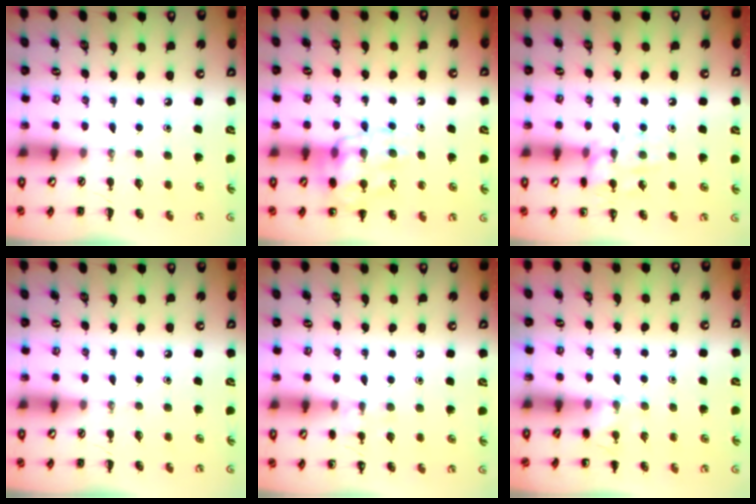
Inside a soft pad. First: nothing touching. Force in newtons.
{"total": 15.3, "press": 15.0, "slide": 3.0}
{"total": 10.2, "press": 10.2, "slide": 0.9}
{"total": 0.0}
{"total": 5.8, "press": 5.6, "slide": 1.7}
{"total": 5.8, "press": 5.5, "slide": 1.9}